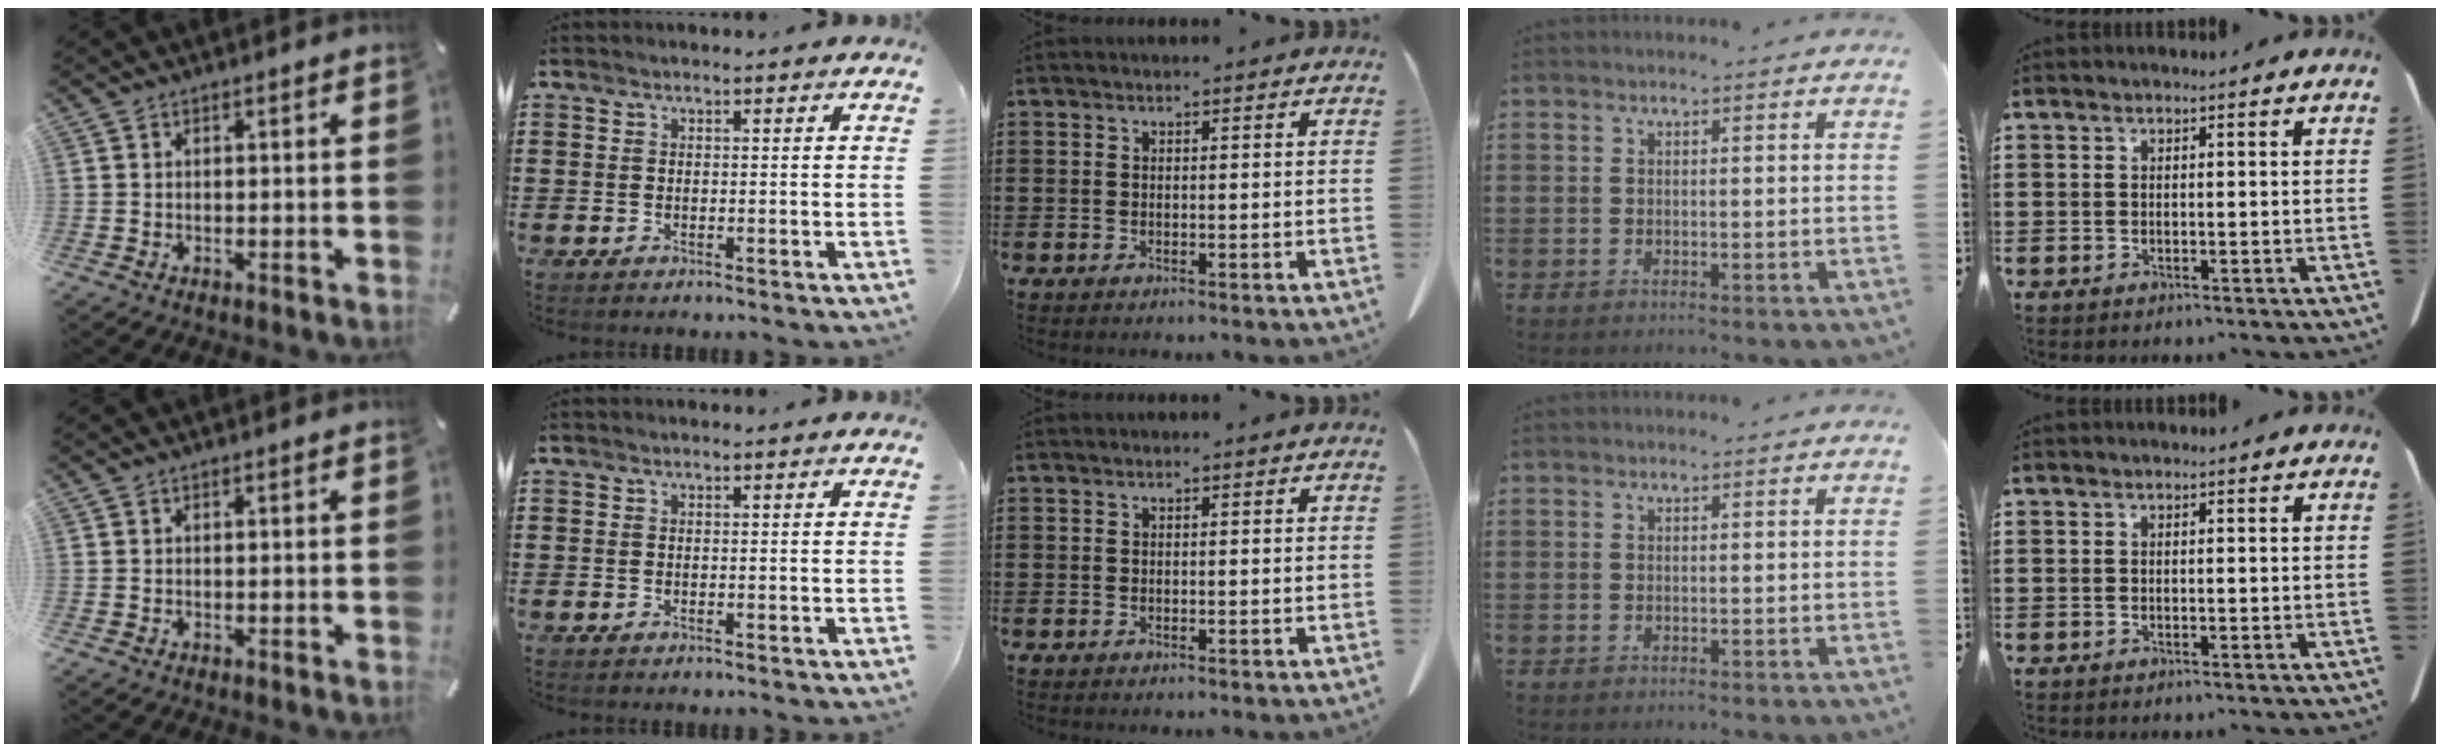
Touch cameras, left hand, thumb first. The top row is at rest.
{}